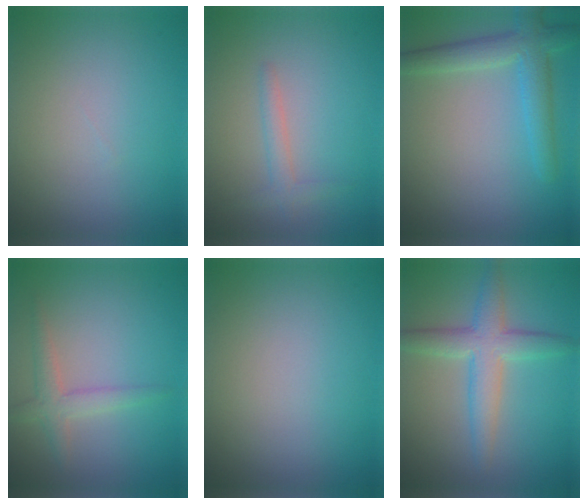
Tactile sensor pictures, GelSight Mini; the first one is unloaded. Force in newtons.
{"total": 1.6, "press": 1.6, "slide": 0.1}
{"total": 4.0, "press": 4.0, "slide": 0.1}
{"total": 2.5, "press": 2.5, "slide": 0.1}
{"total": 0.0}
{"total": 4.6, "press": 4.6, "slide": 0.1}